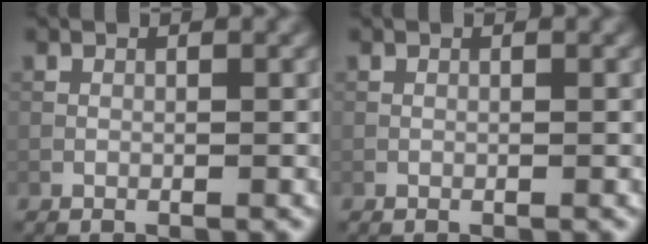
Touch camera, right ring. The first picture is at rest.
{"total": 0.0}